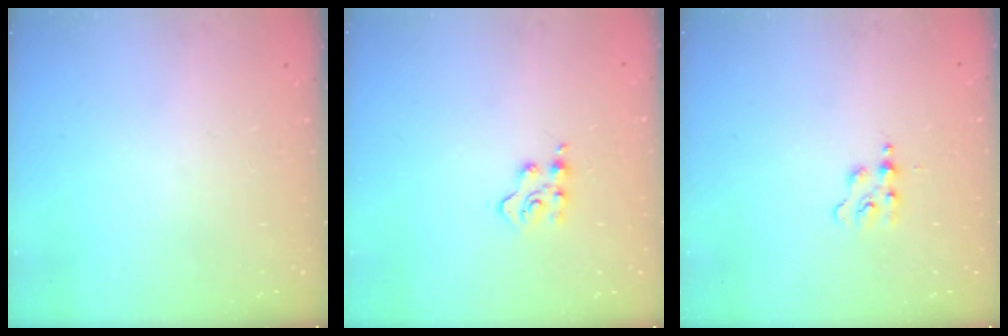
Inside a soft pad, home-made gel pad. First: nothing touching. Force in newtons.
{"total": 4.7, "press": 4.7, "slide": 0.5}
{"total": 3.3, "press": 3.2, "slide": 0.3}